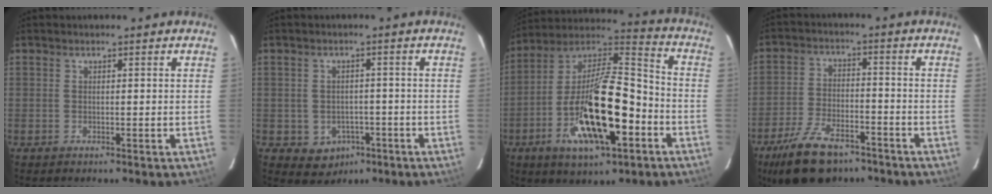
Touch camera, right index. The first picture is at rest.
{"total": 5.6, "force": [-2.4, 4.9, 1.3], "torque": [-0.034, 0.016, -0.017]}
{"total": 22.4, "force": [-8.1, 7.8, 19.4], "torque": [-0.361, -0.012, -0.143]}
{"total": 13.7, "force": [-9.6, 6.4, 7.5], "torque": [-0.169, -0.010, -0.163]}